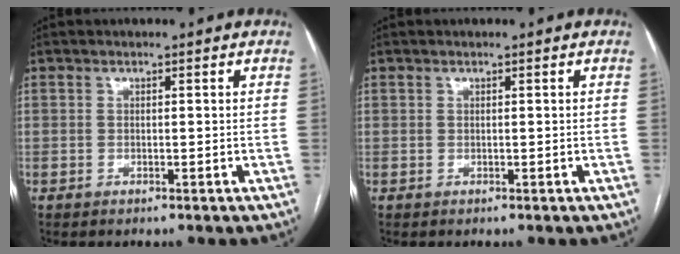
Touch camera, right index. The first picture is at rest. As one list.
[{"total": 0.0}]